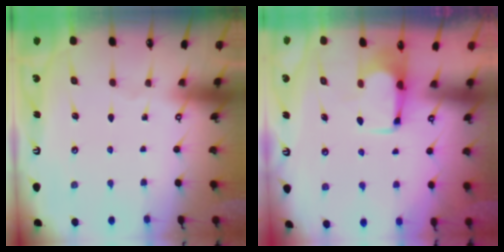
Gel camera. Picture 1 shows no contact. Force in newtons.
{"total": 1.9, "press": 1.8, "slide": 0.8}